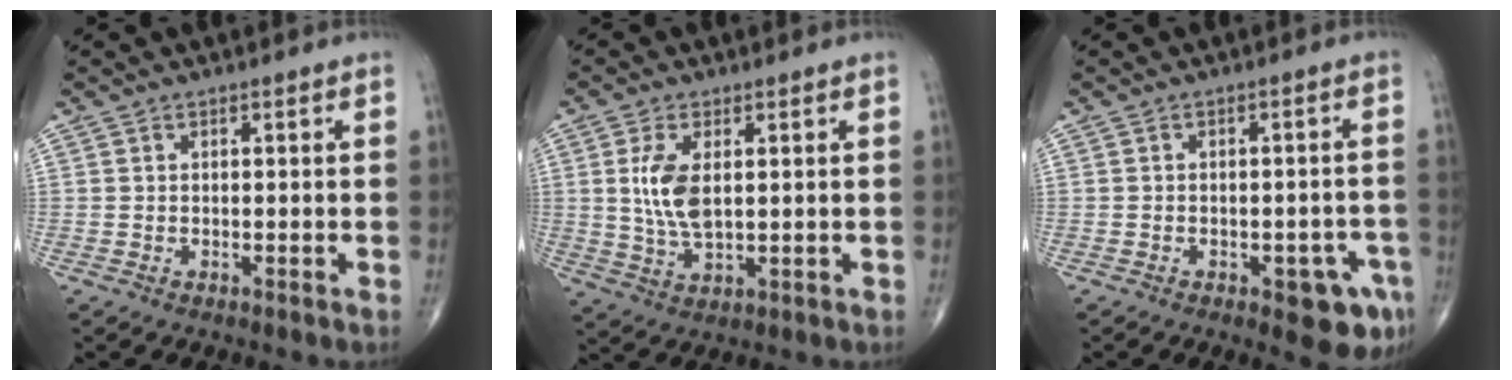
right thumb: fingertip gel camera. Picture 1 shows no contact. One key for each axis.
{"total": 7.4, "fx": 1.3, "fy": 3.5, "fz": 6.3, "tx": -0.130, "ty": -0.010, "tz": 0.030}
{"total": 7.9, "fx": -3.6, "fy": 3.1, "fz": 6.2, "tx": -0.054, "ty": 0.014, "tz": -0.040}